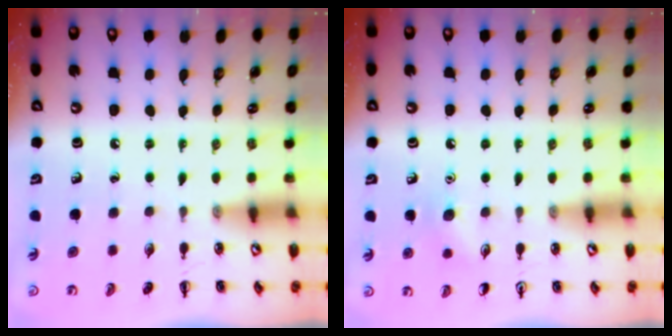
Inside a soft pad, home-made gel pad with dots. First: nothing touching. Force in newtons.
{"total": 6.8, "press": 6.5, "slide": 2.0}